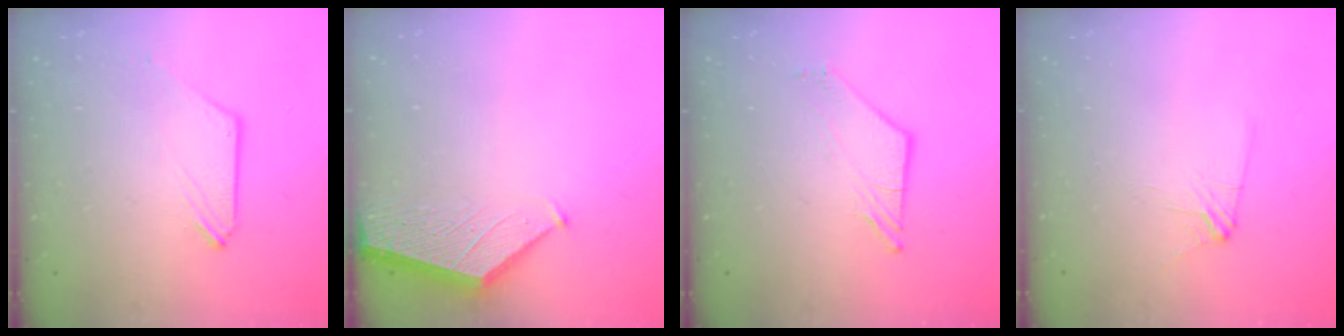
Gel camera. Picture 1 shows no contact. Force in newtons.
{"total": 1.8, "press": 1.8, "slide": 0.2}
{"total": 3.4, "press": 3.4, "slide": 0.3}
{"total": 3.9, "press": 3.9, "slide": 0.6}